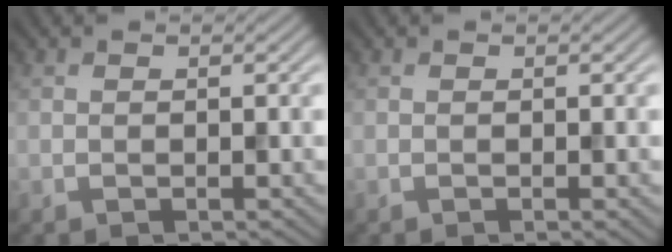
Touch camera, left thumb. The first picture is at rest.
{"total": 0.0}